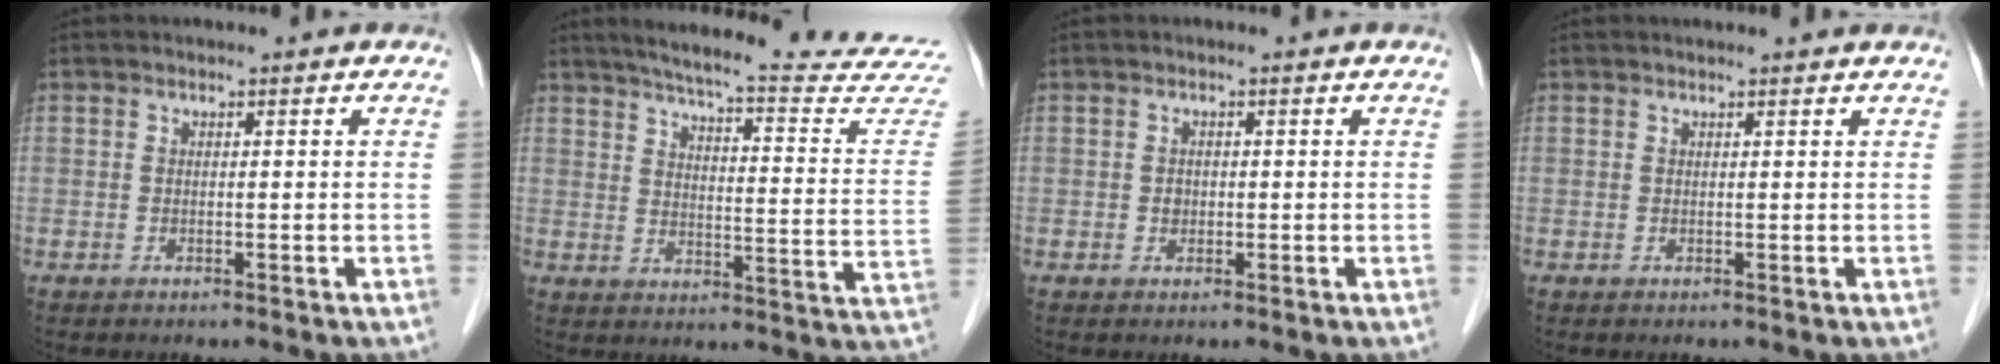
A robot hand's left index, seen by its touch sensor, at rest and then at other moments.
{"total": 25.1, "force": [23.5, 0.1, 8.8], "torque": [-0.124, -0.100, 0.280]}
{"total": 0.9, "force": [0.0, 0.8, 0.4], "torque": [-0.007, 0.002, 0.000]}
{"total": 3.7, "force": [3.5, 0.2, 1.1], "torque": [-0.016, 0.022, 0.038]}